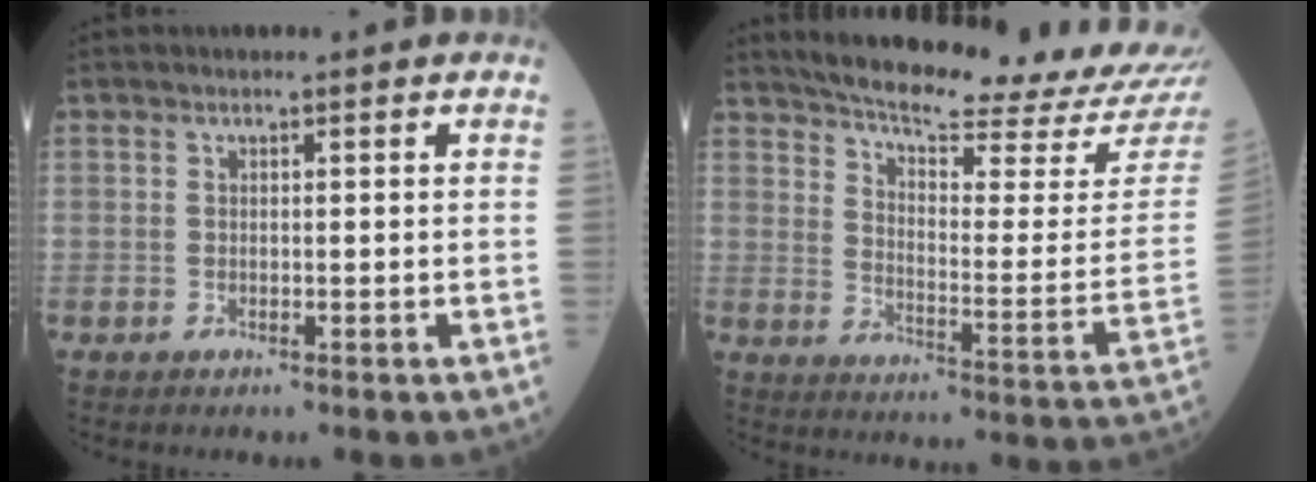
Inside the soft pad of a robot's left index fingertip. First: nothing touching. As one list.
[{"total": 24.0, "force": [22.0, 0.6, 9.7], "torque": [-0.147, -0.092, 0.278]}]